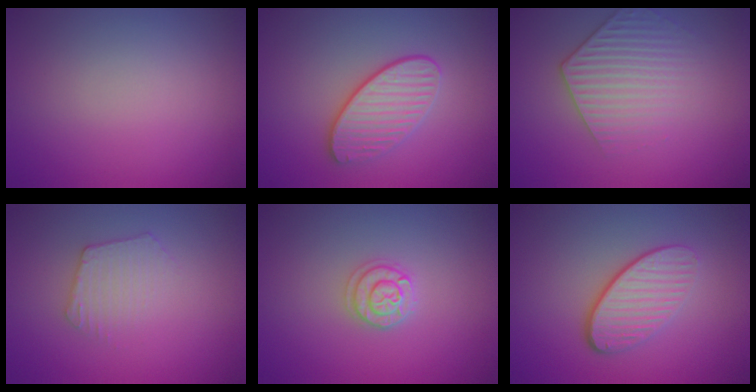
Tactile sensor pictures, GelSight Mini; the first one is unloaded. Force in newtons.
{"total": 3.0, "press": 2.8, "slide": 1.2}
{"total": 3.2, "press": 3.1, "slide": 0.9}
{"total": 2.4, "press": 2.4, "slide": 0.3}
{"total": 1.7, "press": 1.7, "slide": 0.2}
{"total": 4.1, "press": 3.0, "slide": 2.8}